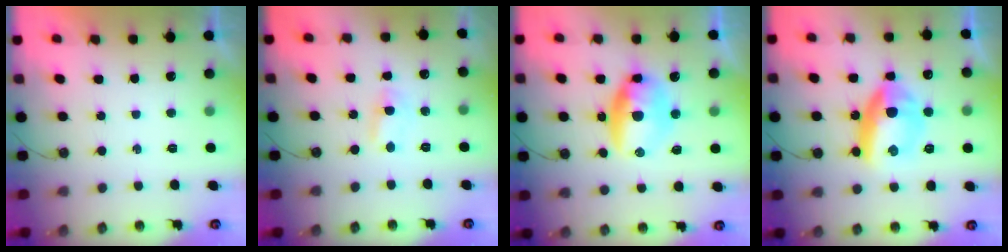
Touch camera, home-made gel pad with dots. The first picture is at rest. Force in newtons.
{"total": 2.0, "press": 1.9, "slide": 0.8}
{"total": 19.1, "press": 13.3, "slide": 13.8}
{"total": 13.6, "press": 13.5, "slide": 0.6}